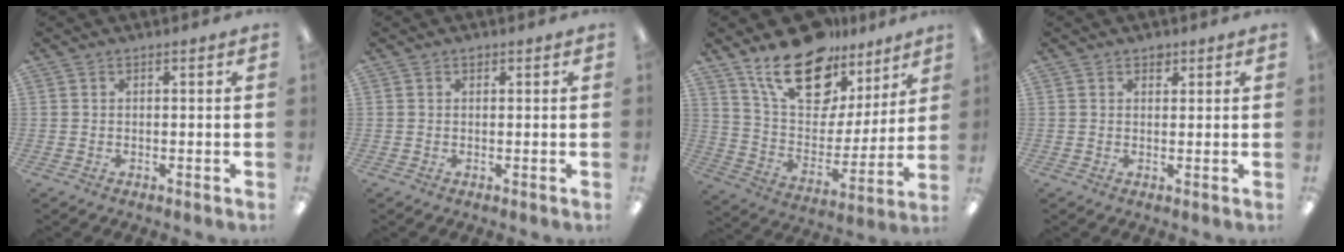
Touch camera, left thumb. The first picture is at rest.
{"total": 0.6, "force": [0.4, 0.4, 0.3], "torque": [-0.006, 0.003, 0.007]}
{"total": 20.9, "force": [14.7, 10.6, 10.4], "torque": [-0.179, -0.086, 0.260]}
{"total": 1.7, "force": [1.2, 1.0, 0.5], "torque": [-0.002, -0.002, 0.021]}